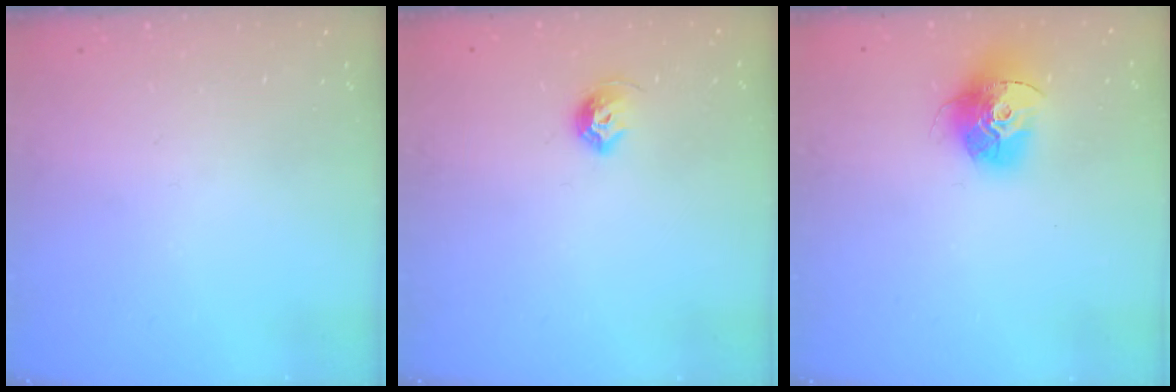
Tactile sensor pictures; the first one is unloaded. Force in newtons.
{"total": 6.9, "press": 6.8, "slide": 1.1}
{"total": 15.2, "press": 15.2, "slide": 1.5}